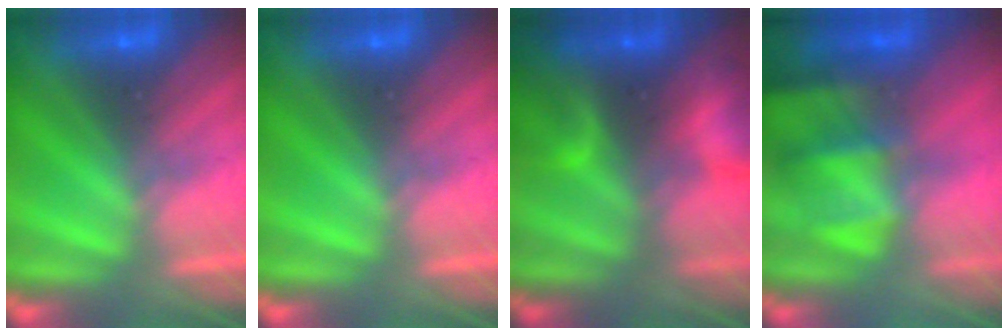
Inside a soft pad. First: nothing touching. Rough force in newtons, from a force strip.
{"total": 0.0}
{"total": 9.4}
{"total": 4.5}